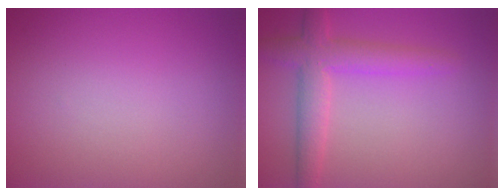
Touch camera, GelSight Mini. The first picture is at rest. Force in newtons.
{"total": 4.1, "press": 4.1, "slide": 0.3}